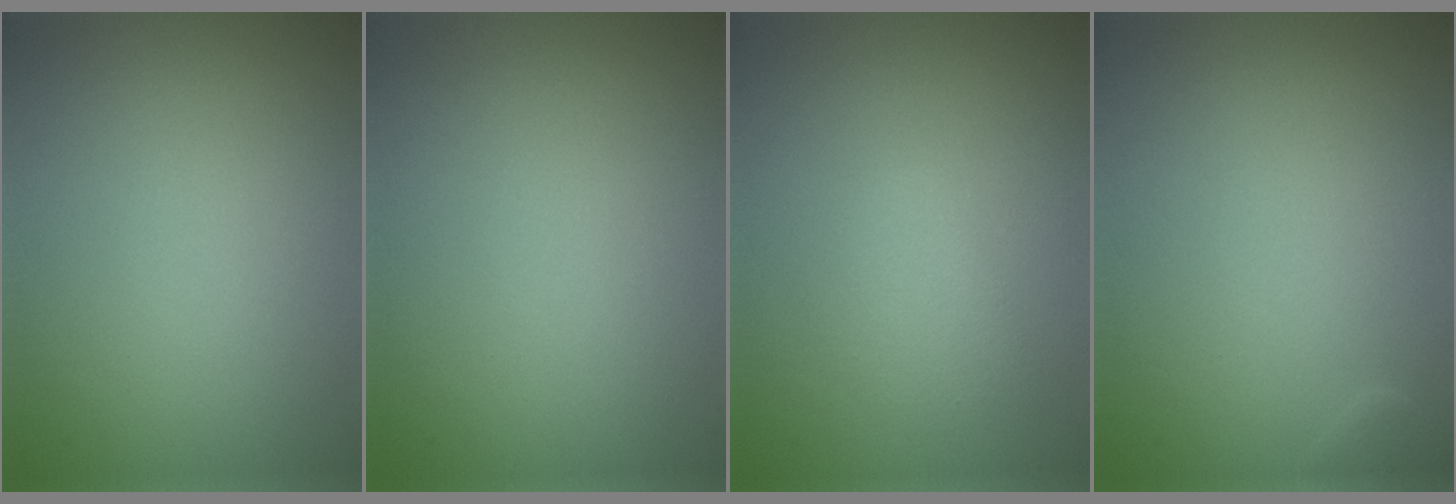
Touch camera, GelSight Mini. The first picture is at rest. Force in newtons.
{"total": 0.0}
{"total": 1.9, "press": 1.9, "slide": 0.1}
{"total": 0.8, "press": 0.8, "slide": 0.1}